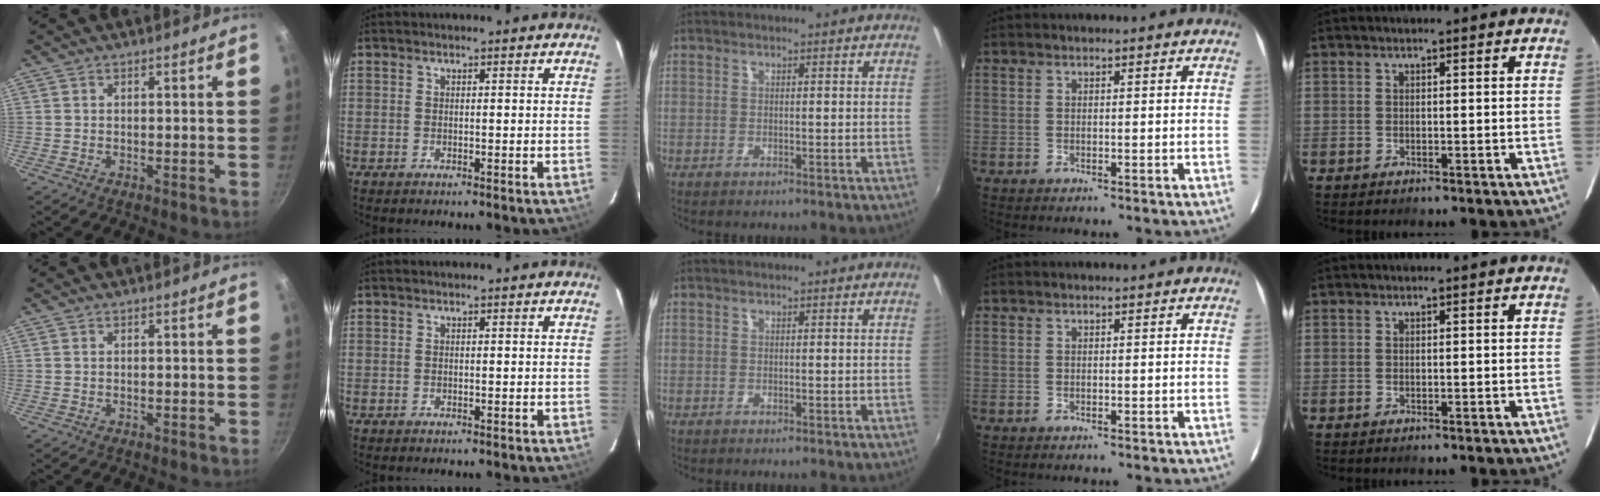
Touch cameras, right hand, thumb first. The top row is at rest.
{}